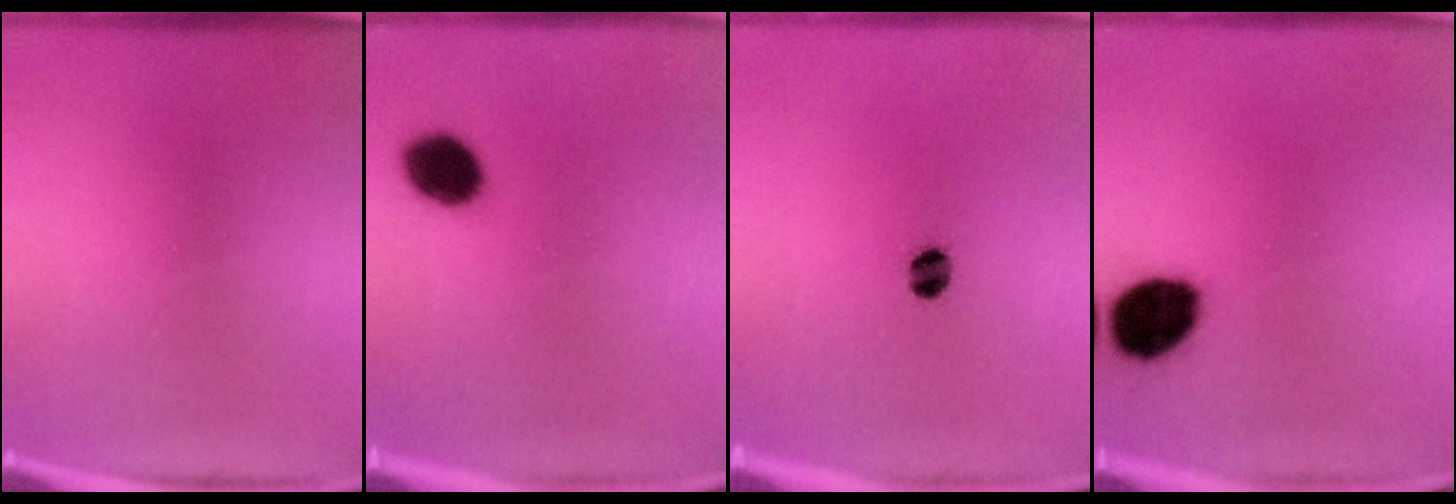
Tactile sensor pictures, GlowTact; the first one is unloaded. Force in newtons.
{"total": 8.1}
{"total": 4.4}
{"total": 12.5}